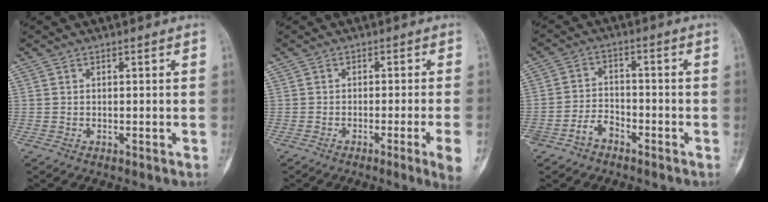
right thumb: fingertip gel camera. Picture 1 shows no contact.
{"total": 5.9, "force": [-2.4, -0.7, 5.4], "torque": [-0.085, -0.006, -0.036]}
{"total": 5.0, "force": [-3.1, 3.3, 2.0], "torque": [-0.026, 0.031, -0.055]}